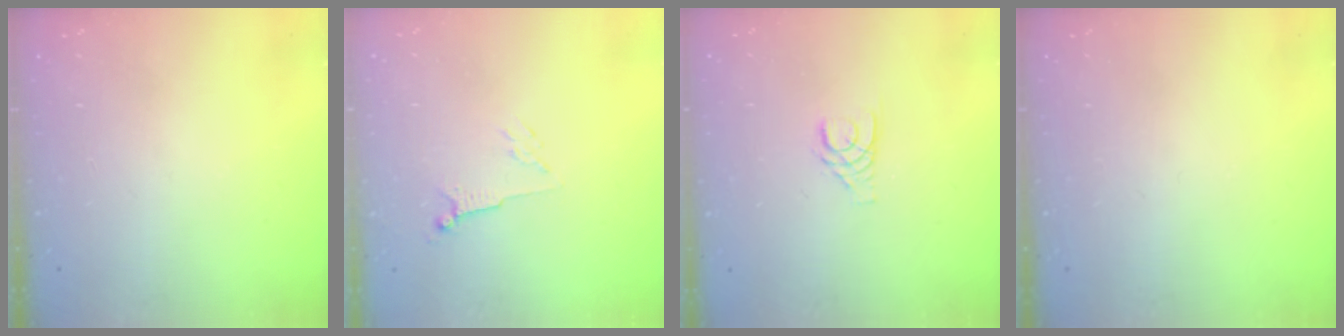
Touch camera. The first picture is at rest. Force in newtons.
{"total": 4.5, "press": 4.4, "slide": 1.0}
{"total": 3.6, "press": 3.6, "slide": 0.3}
{"total": 0.0}